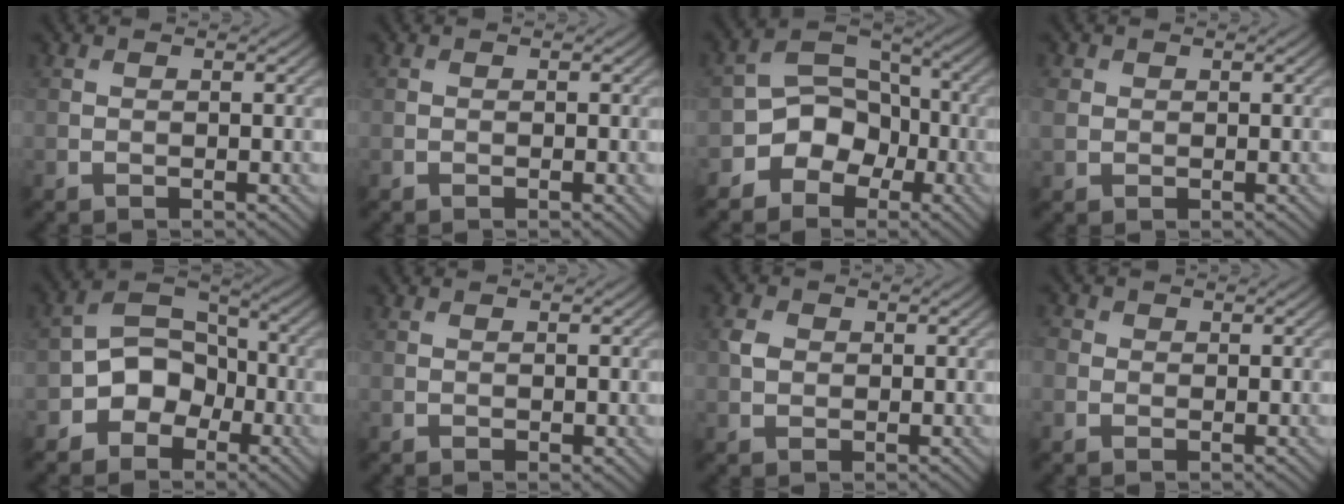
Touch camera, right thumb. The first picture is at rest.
{"total": 0.5, "force": [-0.2, 0.2, 0.4], "torque": [-0.007, 0.000, -0.002]}
{"total": 7.2, "force": [-3.6, 5.5, 3.0], "torque": [-0.037, 0.010, -0.083]}
{"total": 2.1, "force": [0.5, 1.8, 0.8], "torque": [-0.025, 0.000, 0.008]}
{"total": 7.1, "force": [-3.3, 5.3, 3.3], "torque": [-0.051, 0.007, -0.081]}
{"total": 0.7, "force": [-0.1, 0.3, 0.6], "torque": [-0.009, -0.003, 0.002]}
{"total": 2.0, "force": [0.3, 1.7, 1.0], "torque": [-0.027, 0.002, 0.003]}
{"total": 1.5, "force": [0.1, 1.4, 0.5], "torque": [-0.011, -0.001, -0.002]}